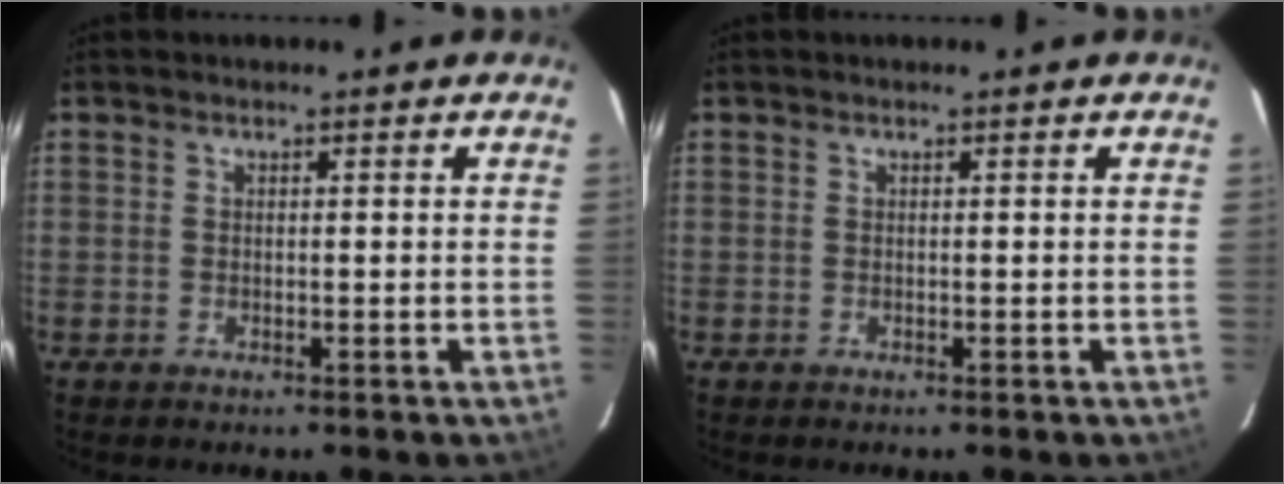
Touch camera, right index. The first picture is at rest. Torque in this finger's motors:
{"motor_torque": [0.00, 0.00, 0.01, 0.00]}